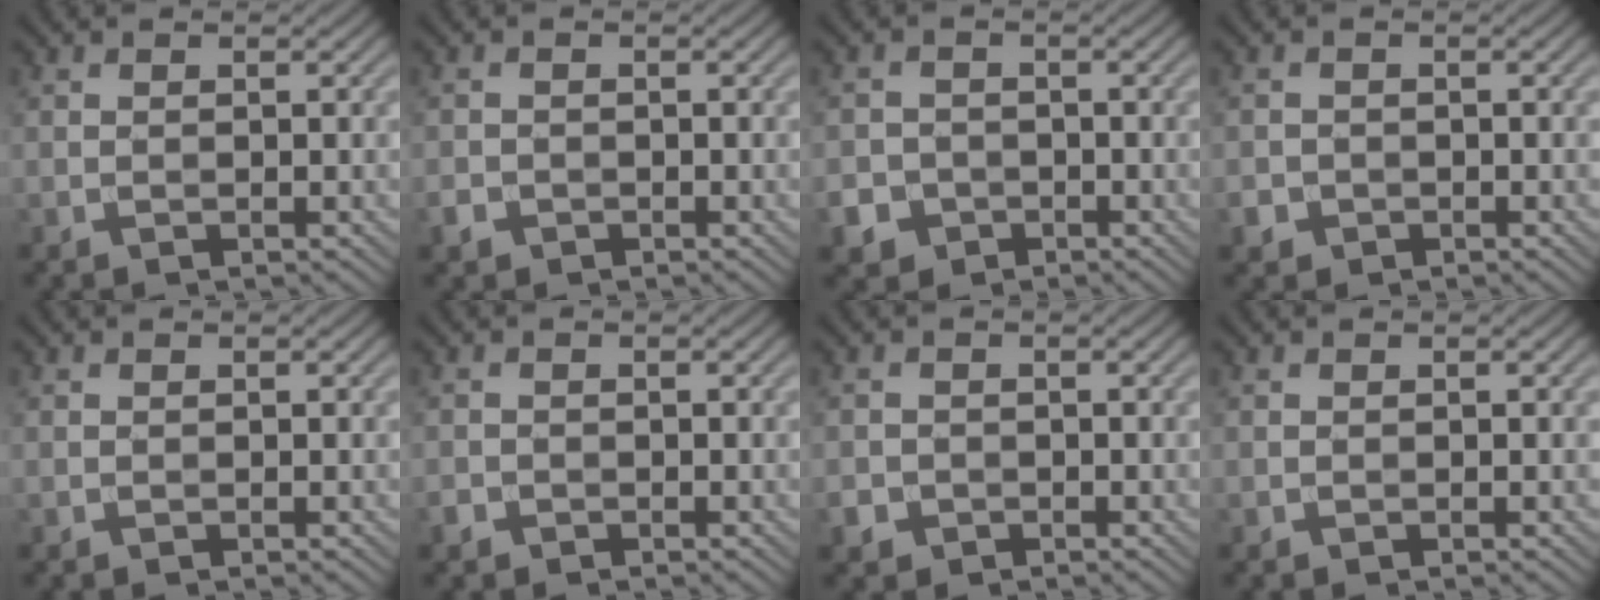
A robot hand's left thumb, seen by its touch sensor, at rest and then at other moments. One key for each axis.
{"total": 1.6, "fx": -0.9, "fy": 1.2, "fz": 0.5, "tx": -0.012, "ty": -0.004, "tz": -0.022}
{"total": 4.4, "fx": -2.3, "fy": 3.6, "fz": 1.0, "tx": -0.010, "ty": -0.009, "tz": -0.052}
{"total": 1.8, "fx": -0.9, "fy": 1.5, "fz": 0.5, "tx": -0.009, "ty": -0.006, "tz": -0.020}
{"total": 0.0}
{"total": 1.1, "fx": -0.8, "fy": 0.8, "fz": 0.3, "tx": -0.007, "ty": -0.003, "tz": -0.018}
{"total": 1.9, "fx": -1.0, "fy": 1.5, "fz": 0.5, "tx": -0.012, "ty": -0.006, "tz": -0.021}
{"total": 0.0}